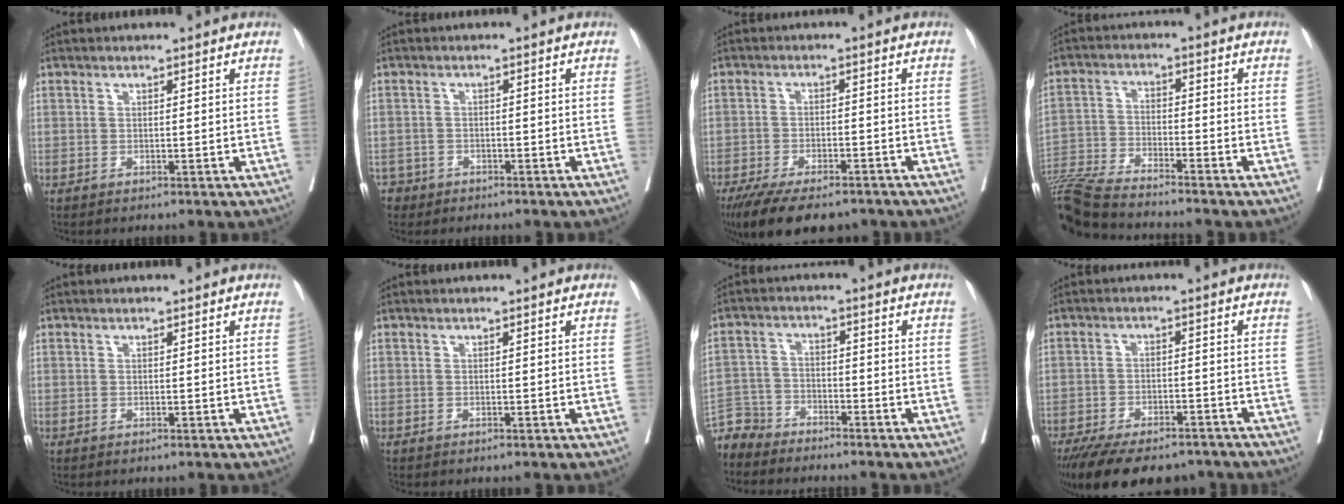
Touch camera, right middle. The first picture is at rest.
{"total": 2.5, "force": [-1.8, 1.7, -0.3], "torque": [0.002, 0.007, -0.034]}
{"total": 12.7, "force": [-9.7, 4.4, 6.8], "torque": [-0.116, -0.015, -0.146]}
{"total": 12.6, "force": [-11.8, -0.4, 4.7], "torque": [-0.084, -0.015, -0.211]}
{"total": 0.0}
{"total": 0.0}
{"total": 5.7, "force": [-5.4, 1.7, -0.7], "torque": [0.017, 0.002, -0.110]}
{"total": 16.2, "force": [-13.0, 6.1, 7.5], "torque": [-0.155, -0.015, -0.185]}